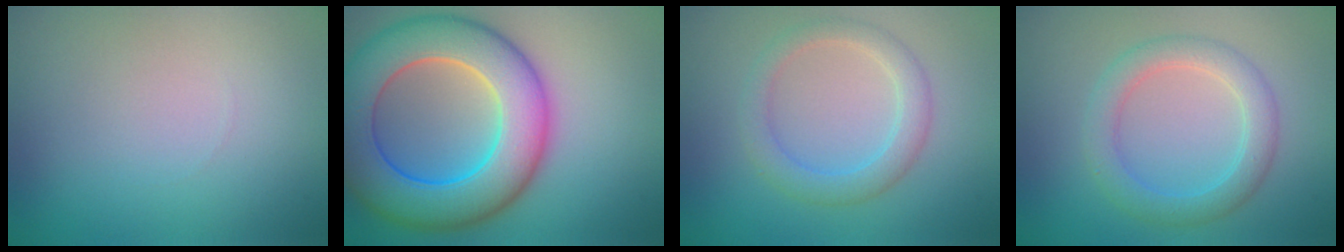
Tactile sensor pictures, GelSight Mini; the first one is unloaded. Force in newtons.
{"total": 12.0, "press": 12.0, "slide": 0.6}
{"total": 3.0, "press": 3.0, "slide": 0.3}
{"total": 3.6, "press": 3.6, "slide": 0.1}